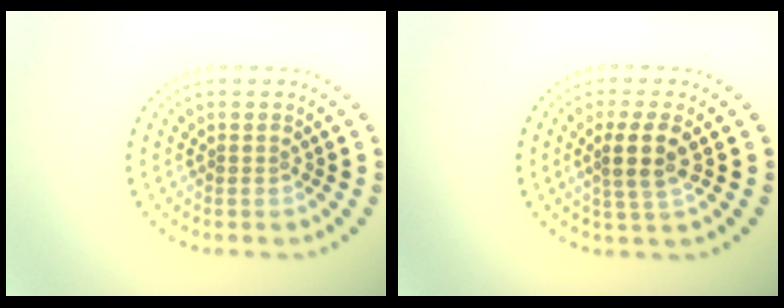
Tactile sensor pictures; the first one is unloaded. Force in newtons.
{"total": 2.9, "press": 2.6, "slide": 1.4}